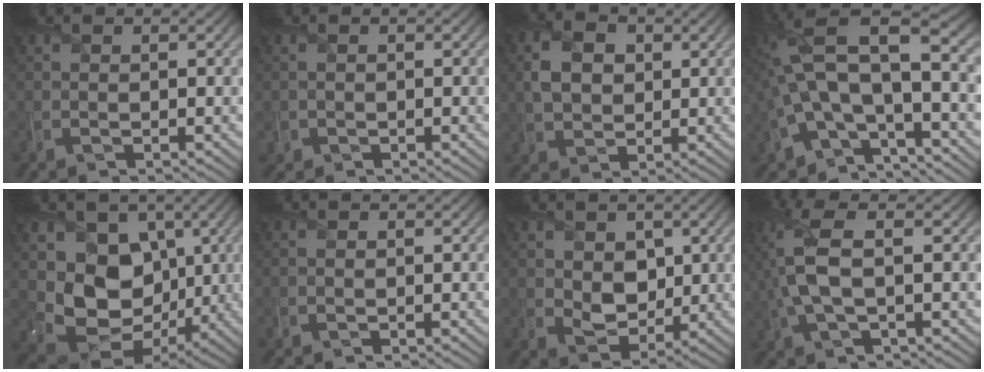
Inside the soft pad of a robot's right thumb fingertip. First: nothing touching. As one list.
[{"total": 0.9, "force": [-0.4, 0.8, -0.1], "torque": [0.005, -0.007, -0.010]}, {"total": 4.9, "force": [0.9, 3.5, 3.3], "torque": [-0.076, 0.004, 0.013]}, {"total": 13.5, "force": [-1.7, 6.6, 11.7], "torque": [-0.250, 0.002, -0.038]}, {"total": 11.1, "force": [0.7, 8.8, 6.8], "torque": [-0.130, -0.030, 0.008]}, {"total": 0.0}, {"total": 4.7, "force": [0.9, 3.5, 3.0], "torque": [-0.074, -0.011, 0.015]}, {"total": 8.1, "force": [0.1, 3.3, 7.5], "torque": [-0.196, 0.009, -0.004]}]